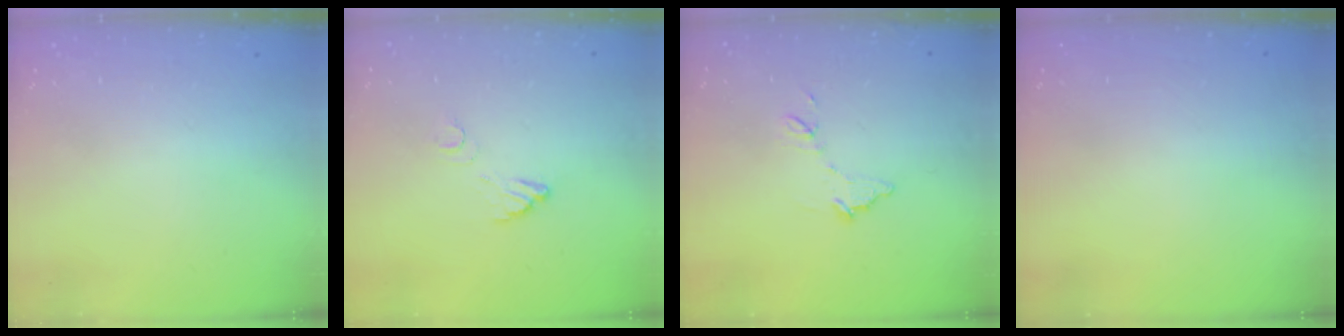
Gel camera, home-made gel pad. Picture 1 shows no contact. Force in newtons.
{"total": 3.6, "press": 3.6, "slide": 0.3}
{"total": 7.7, "press": 7.7, "slide": 0.2}
{"total": 3.0, "press": 3.0, "slide": 0.1}